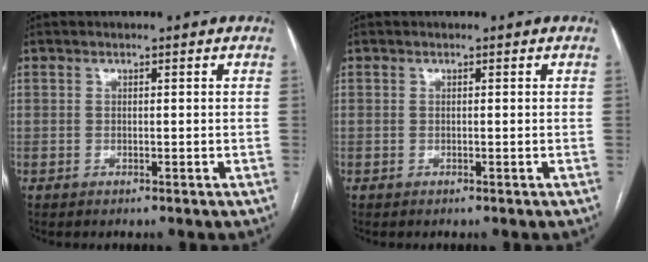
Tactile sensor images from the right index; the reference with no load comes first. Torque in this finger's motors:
{"motor_torque": [-0.12, 0.07, 0.06, 0.01]}